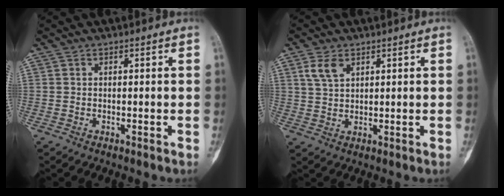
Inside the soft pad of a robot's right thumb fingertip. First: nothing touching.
{"total": 4.3, "force": [2.2, 2.5, 2.7], "torque": [-0.050, -0.004, 0.050]}